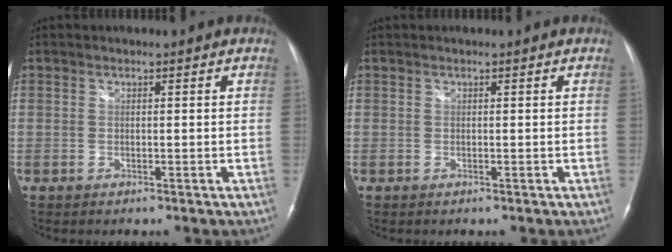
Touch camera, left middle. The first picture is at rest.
{"total": 0.0}